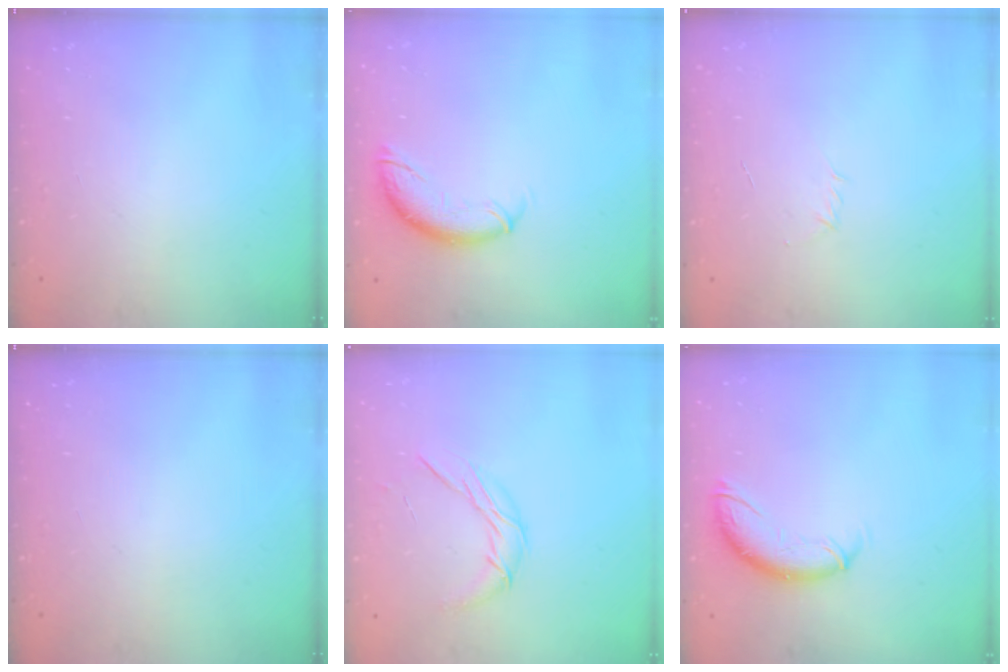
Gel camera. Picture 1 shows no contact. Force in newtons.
{"total": 9.9, "press": 9.8, "slide": 1.4}
{"total": 2.9, "press": 2.8, "slide": 0.8}
{"total": 0.0}
{"total": 7.9, "press": 7.9, "slide": 0.2}
{"total": 10.7, "press": 10.6, "slide": 1.5}